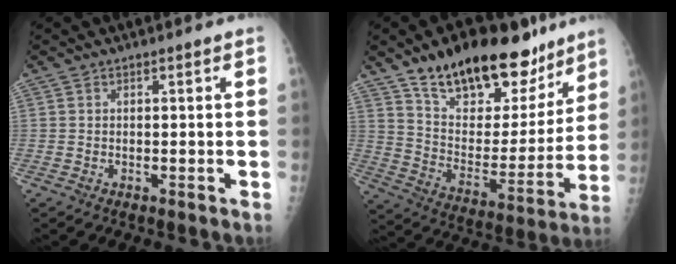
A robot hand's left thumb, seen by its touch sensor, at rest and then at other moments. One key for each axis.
{"total": 26.4, "fx": 18.3, "fy": 11.9, "fz": 14.9, "tx": -0.187, "ty": -0.068, "tz": 0.295}